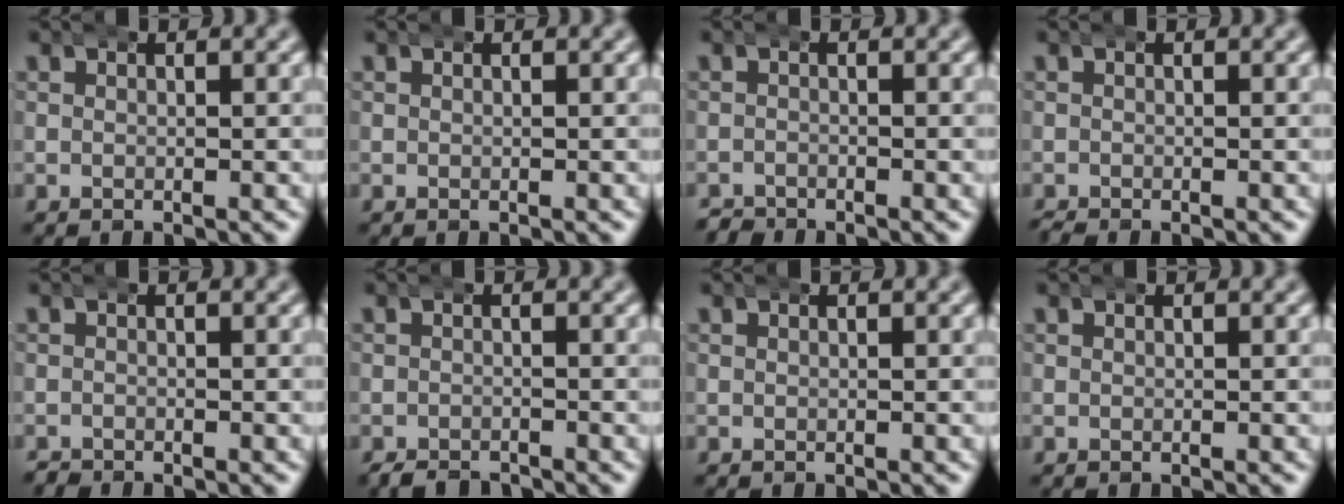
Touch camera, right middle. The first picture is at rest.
{"total": 0.0}
{"total": 1.1, "force": [-1.0, 0.3, -0.2], "torque": [0.000, -0.009, -0.019]}
{"total": 0.7, "force": [-0.6, 0.2, 0.0], "torque": [0.000, -0.004, -0.012]}
{"total": 0.7, "force": [-0.6, 0.2, -0.1], "torque": [0.000, -0.007, -0.012]}
{"total": 1.6, "force": [-1.5, 0.4, 0.1], "torque": [-0.005, -0.009, -0.024]}
{"total": 0.0}
{"total": 0.0}